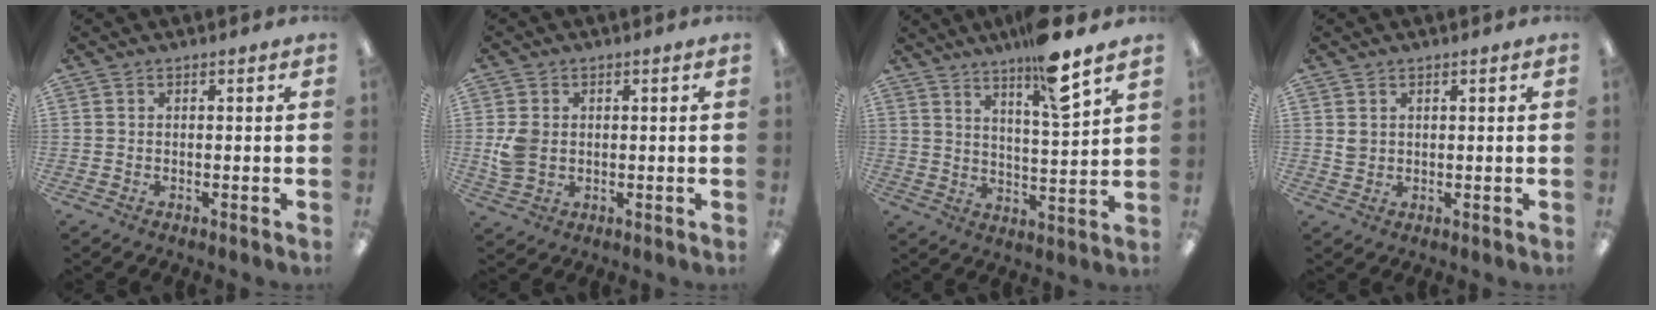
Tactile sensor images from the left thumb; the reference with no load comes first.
{"total": 5.4, "force": [0.2, 4.3, 3.3], "torque": [-0.059, 0.005, 0.006]}
{"total": 11.5, "force": [8.7, 1.2, 7.4], "torque": [-0.111, -0.055, 0.140]}
{"total": 1.8, "force": [0.9, 1.4, 0.7], "torque": [-0.015, 0.002, 0.016]}